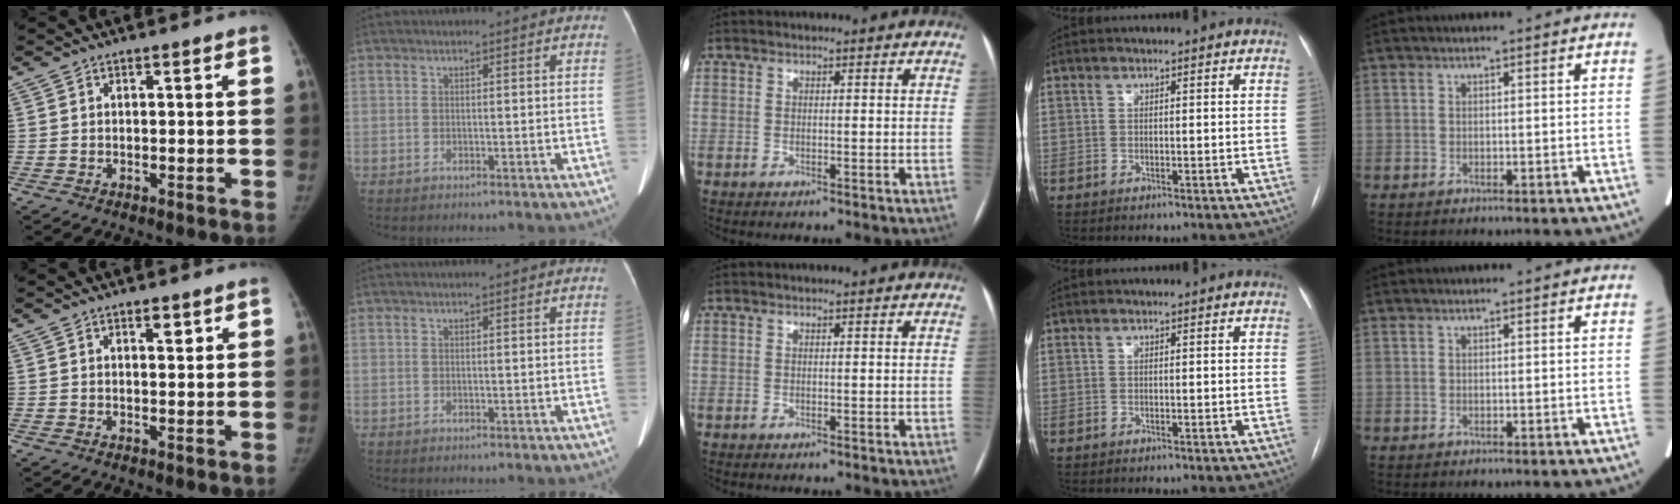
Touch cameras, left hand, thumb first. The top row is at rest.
{"thumb": {"total": 1.9, "force": [1.2, 0.8, 1.2], "torque": [-0.011, -0.007, 0.019]}}